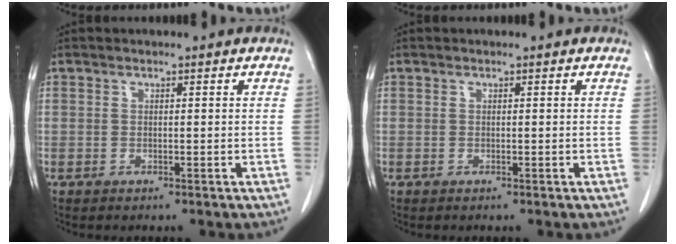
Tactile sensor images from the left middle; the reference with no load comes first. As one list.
[{"total": 0.0}]